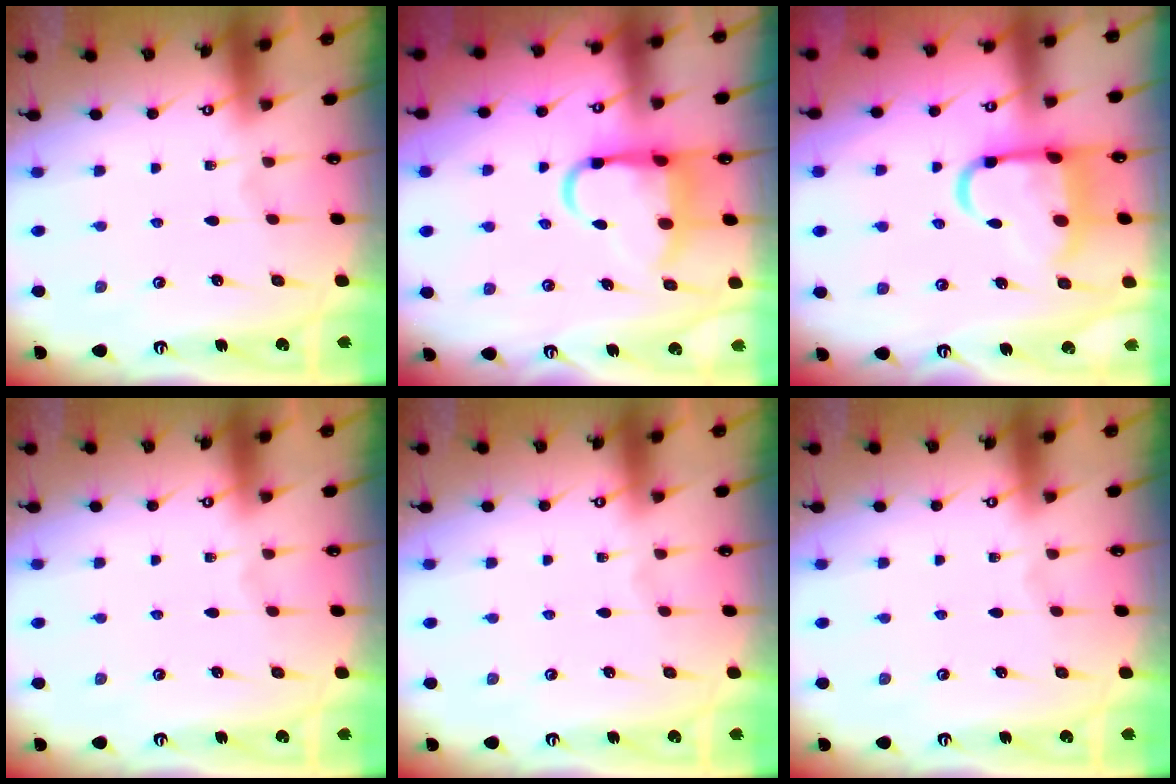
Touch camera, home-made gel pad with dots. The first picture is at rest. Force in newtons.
{"total": 10.9, "press": 10.8, "slide": 1.4}
{"total": 12.7, "press": 12.6, "slide": 1.4}
{"total": 0.0}
{"total": 0.0}
{"total": 0.0}